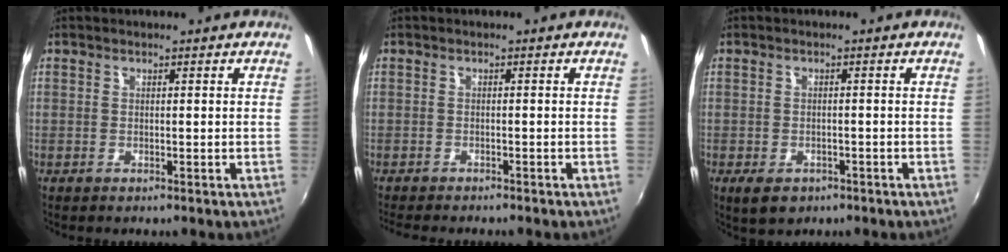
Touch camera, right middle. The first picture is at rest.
{"total": 4.5, "force": [-4.2, 0.4, 1.7], "torque": [-0.039, -0.016, -0.068]}
{"total": 4.2, "force": [-2.5, 2.5, 2.2], "torque": [-0.049, -0.014, -0.036]}